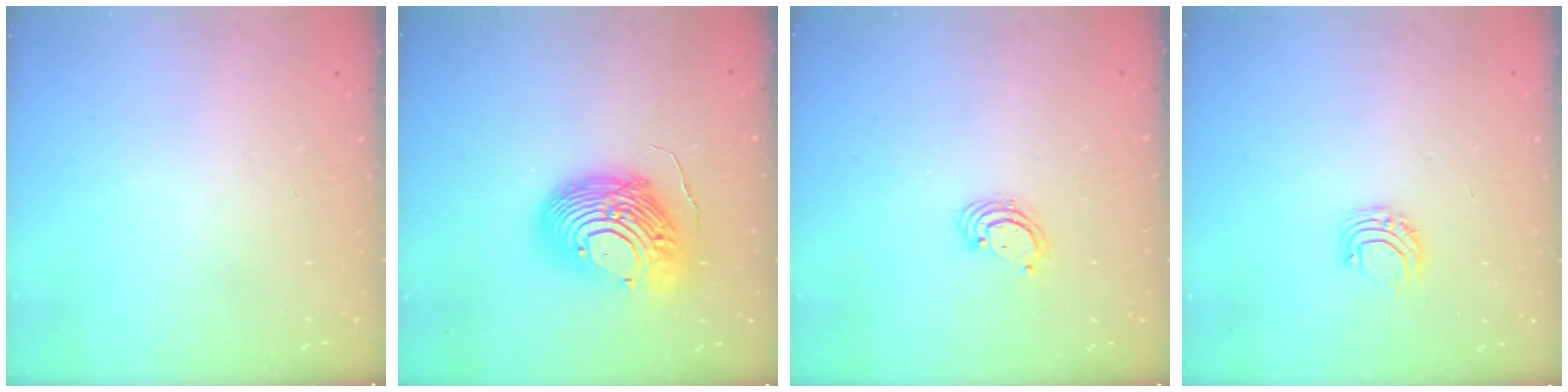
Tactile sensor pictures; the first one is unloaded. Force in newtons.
{"total": 18.0, "press": 17.9, "slide": 1.9}
{"total": 3.1, "press": 3.1, "slide": 0.3}
{"total": 5.8, "press": 5.8, "slide": 0.6}